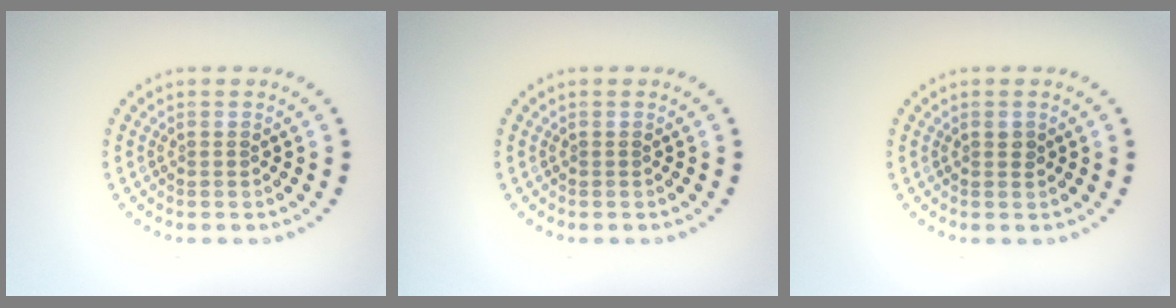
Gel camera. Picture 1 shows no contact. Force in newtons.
{"total": 0.0}
{"total": 0.8, "press": 0.8, "slide": 0.3}